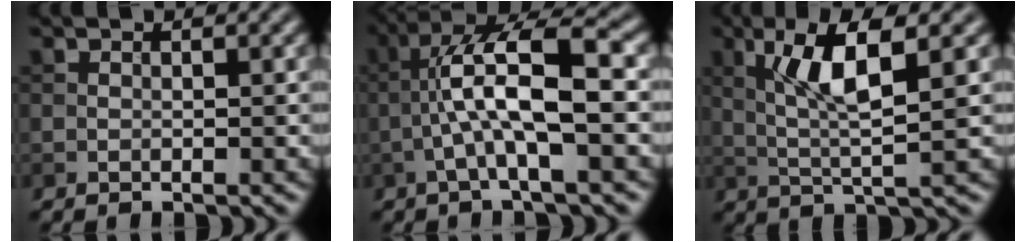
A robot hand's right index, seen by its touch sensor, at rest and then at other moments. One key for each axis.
{"total": 7.8, "fx": -1.0, "fy": 1.9, "fz": 7.5, "tx": -0.139, "ty": 0.024, "tz": -0.020}
{"total": 6.1, "fx": 1.6, "fy": 1.1, "fz": 5.8, "tx": -0.117, "ty": 0.005, "tz": 0.034}